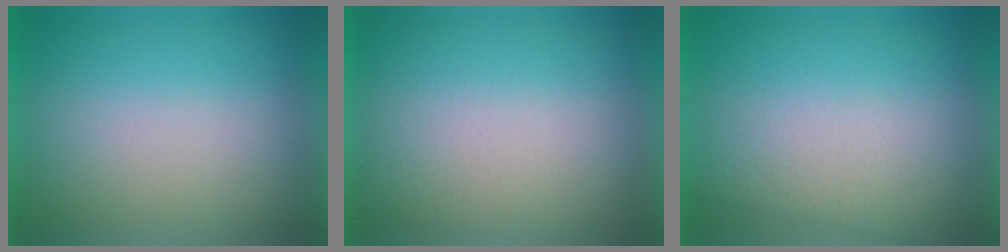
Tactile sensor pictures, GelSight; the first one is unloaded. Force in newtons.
{"total": 1.4}
{"total": 3.1}